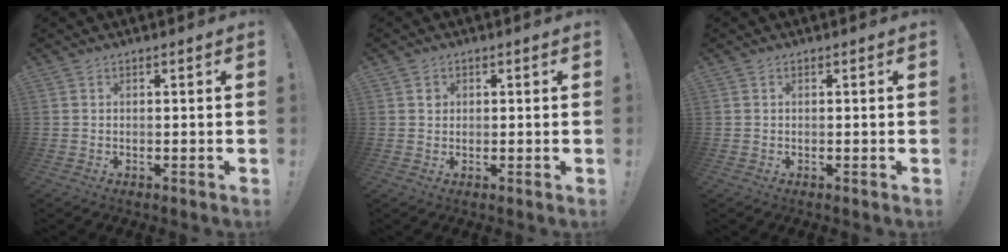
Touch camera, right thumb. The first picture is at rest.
{"total": 1.4, "force": [0.4, 1.3, 0.1], "torque": [0.008, -0.002, 0.004]}
{"total": 0.0}